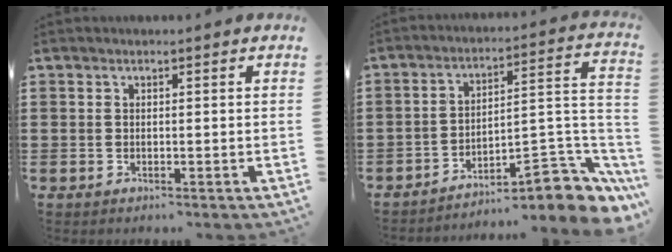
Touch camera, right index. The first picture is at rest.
{"total": 8.1, "force": [-5.5, 3.1, 5.0], "torque": [-0.057, -0.005, -0.104]}